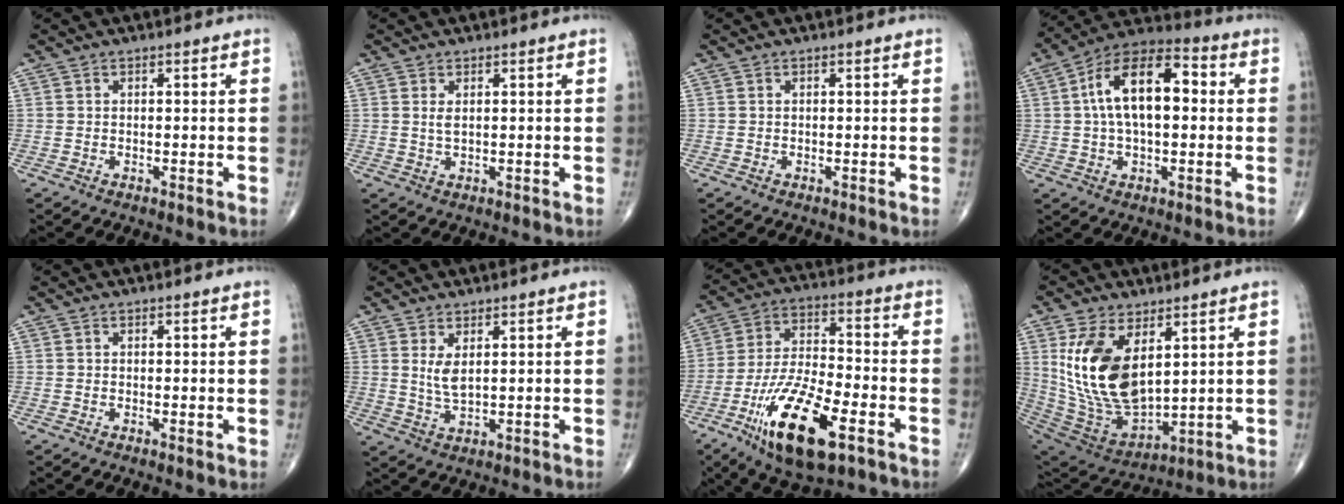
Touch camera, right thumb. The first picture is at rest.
{"total": 2.4, "force": [0.9, 0.7, 2.1], "torque": [-0.044, -0.009, 0.025]}
{"total": 0.0}
{"total": 15.7, "force": [2.0, 8.1, 13.3], "torque": [-0.224, 0.032, 0.026]}
{"total": 0.5, "force": [0.0, 0.1, 0.5], "torque": [-0.012, -0.003, -0.002]}
{"total": 3.8, "force": [1.3, 1.4, 3.3], "torque": [-0.064, -0.015, 0.035]}
{"total": 19.2, "force": [-9.0, 6.9, 15.6], "torque": [-0.290, 0.031, -0.153]}
{"total": 18.7, "force": [5.4, 10.1, 14.8], "torque": [-0.275, -0.028, 0.126]}